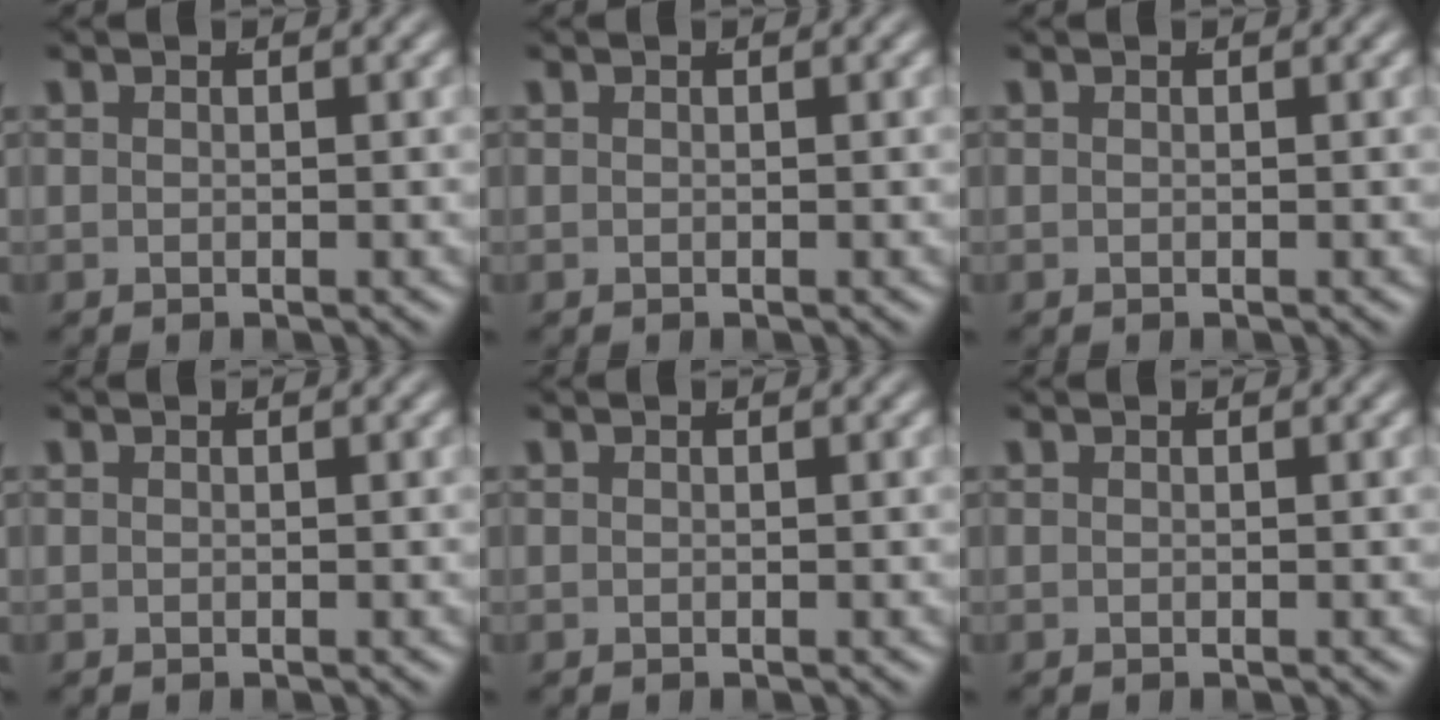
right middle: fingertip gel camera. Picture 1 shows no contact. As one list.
[{"total": 0.0}, {"total": 0.0}, {"total": 0.0}, {"total": 0.0}, {"total": 0.0}]